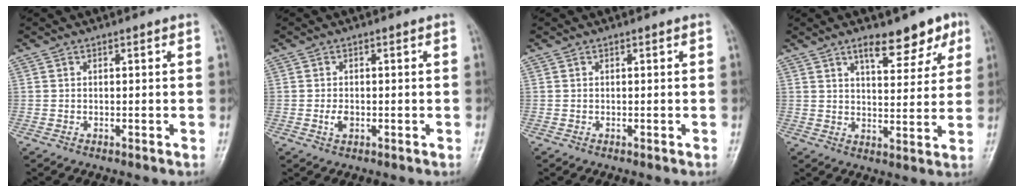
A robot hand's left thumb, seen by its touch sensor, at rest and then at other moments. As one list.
[{"total": 3.3, "force": [-0.7, 2.6, 1.8], "torque": [-0.019, 0.003, -0.006]}, {"total": 0.0}, {"total": 10.1, "force": [6.3, 4.2, 6.7], "torque": [-0.060, -0.033, 0.091]}]